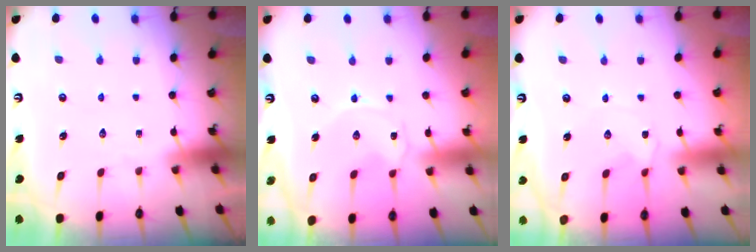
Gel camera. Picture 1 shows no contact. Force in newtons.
{"total": 0.0}
{"total": 1.9, "press": 1.9, "slide": 0.4}